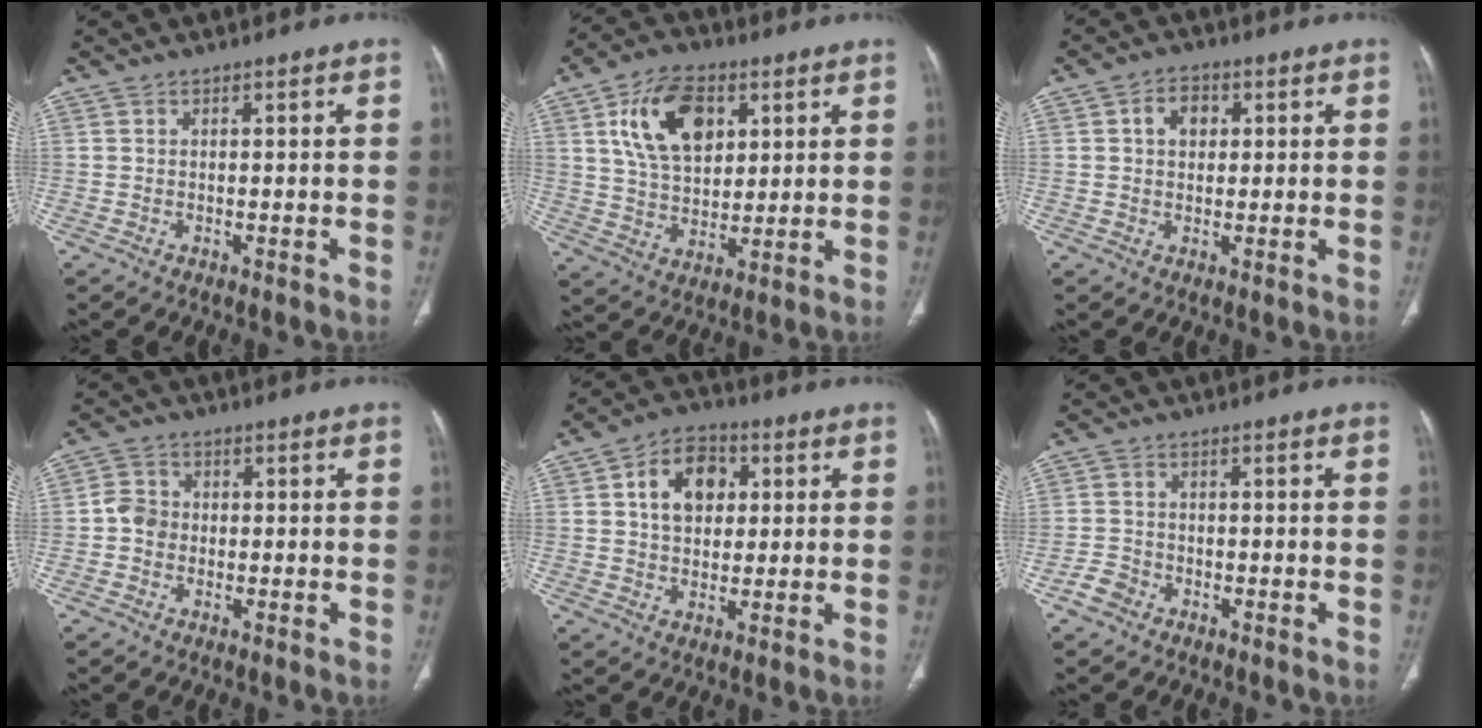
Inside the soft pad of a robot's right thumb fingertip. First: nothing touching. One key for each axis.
{"total": 14.8, "fx": 5.4, "fy": 9.3, "fz": 10.2, "tx": -0.153, "ty": -0.013, "tz": 0.102}
{"total": 4.5, "fx": 1.1, "fy": 3.5, "fz": 2.7, "tx": -0.026, "ty": 0.007, "tz": 0.015}
{"total": 3.8, "fx": -0.6, "fy": 3.4, "fz": 1.6, "tx": -0.014, "ty": 0.009, "tz": -0.018}
{"total": 10.3, "fx": 2.5, "fy": 7.5, "fz": 6.6, "tx": -0.078, "ty": 0.007, "tz": 0.036}
{"total": 3.0, "fx": -1.8, "fy": 2.3, "fz": 0.9, "tx": -0.012, "ty": 0.014, "tz": -0.037}